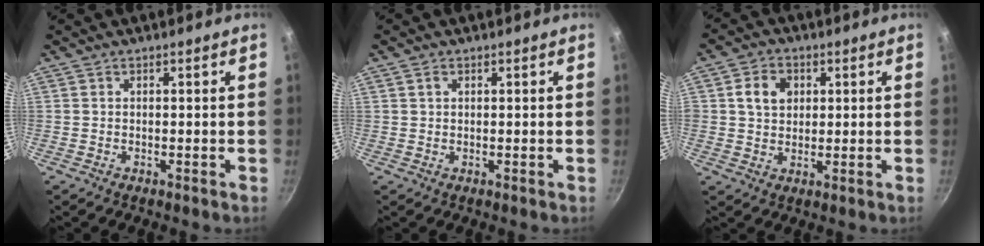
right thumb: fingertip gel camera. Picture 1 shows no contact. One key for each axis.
{"total": 1.2, "fx": 0.6, "fy": 0.9, "fz": 0.7, "tx": -0.011, "ty": 0.001, "tz": 0.010}
{"total": 6.0, "fx": 1.6, "fy": 4.9, "fz": 3.2, "tx": -0.033, "ty": 0.005, "tz": 0.024}